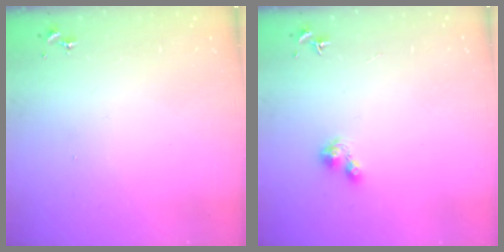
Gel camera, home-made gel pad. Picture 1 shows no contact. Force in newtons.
{"total": 3.6, "press": 3.6, "slide": 0.4}